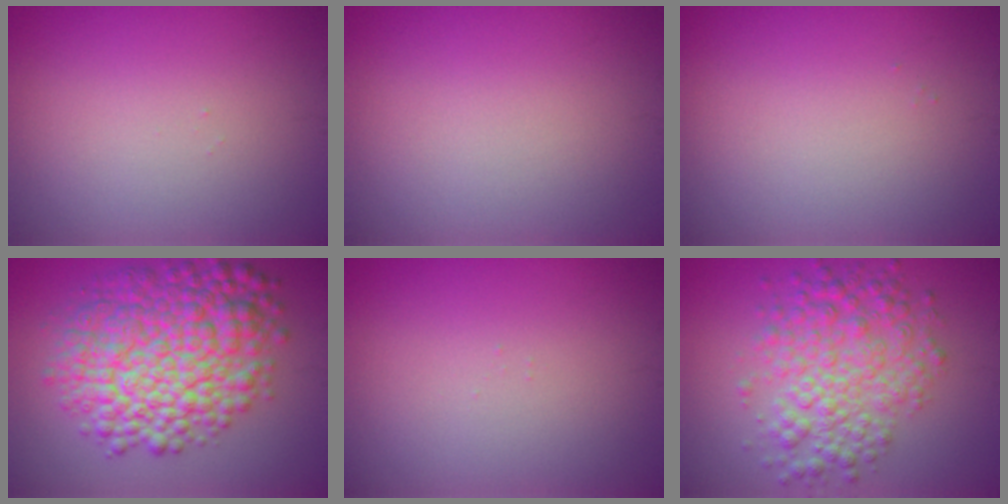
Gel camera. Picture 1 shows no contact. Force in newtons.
{"total": 0.0}
{"total": 0.0}
{"total": 10.6, "press": 10.6, "slide": 0.1}
{"total": 0.0}
{"total": 5.9, "press": 5.9, "slide": 0.0}